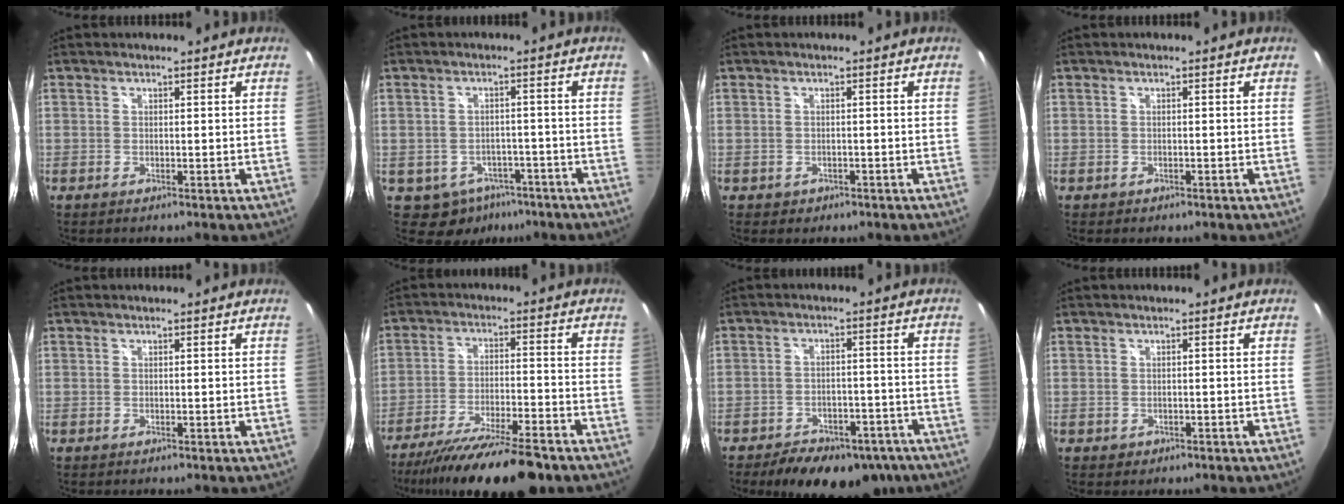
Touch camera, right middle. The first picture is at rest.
{"total": 7.1, "force": [-4.1, 5.3, 2.1], "torque": [-0.047, 0.008, -0.042]}
{"total": 2.0, "force": [-0.8, 1.7, 0.6], "torque": [-0.014, -0.004, -0.008]}
{"total": 1.0, "force": [-0.6, 0.8, 0.2], "torque": [-0.007, -0.003, -0.007]}
{"total": 0.0}
{"total": 18.0, "force": [-14.9, 2.3, 9.8], "torque": [-0.189, -0.038, -0.241]}
{"total": 17.1, "force": [-12.8, 8.4, 7.7], "torque": [-0.153, 0.002, -0.154]}
{"total": 1.4, "force": [-0.6, 1.2, 0.4], "torque": [-0.009, -0.004, -0.007]}